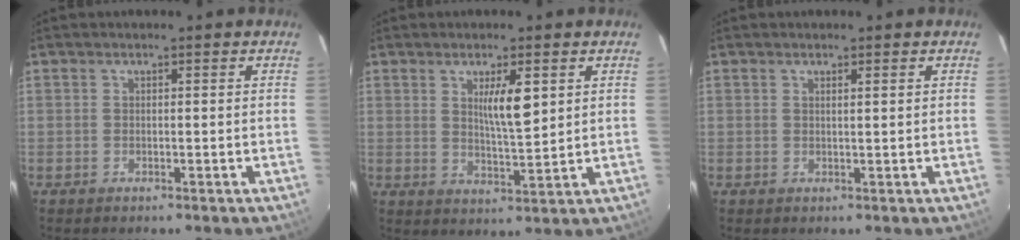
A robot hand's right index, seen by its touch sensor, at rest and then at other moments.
{"total": 5.9, "force": [2.1, 0.9, 5.4], "torque": [-0.094, -0.007, 0.039]}
{"total": 0.8, "force": [0.4, -0.1, 0.6], "torque": [-0.015, 0.002, 0.009]}